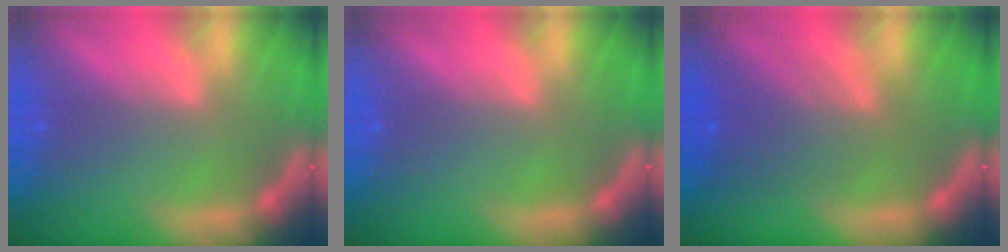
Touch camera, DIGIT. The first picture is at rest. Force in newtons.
{"total": 0.0}
{"total": 5.0}